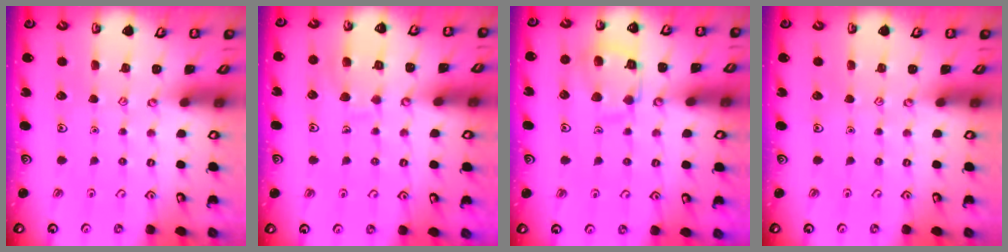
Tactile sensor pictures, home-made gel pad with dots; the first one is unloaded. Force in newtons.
{"total": 8.6, "press": 8.6, "slide": 0.7}
{"total": 12.4, "press": 12.4, "slide": 1.4}
{"total": 0.0}